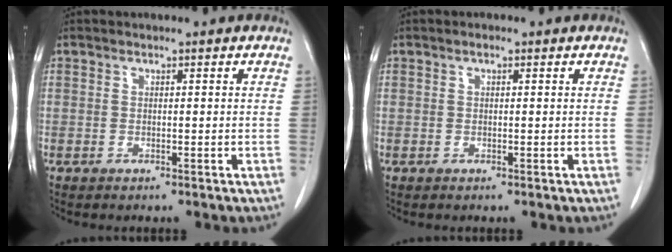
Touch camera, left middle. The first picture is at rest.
{"total": 0.6, "force": [0.3, 0.2, 0.4], "torque": [-0.007, 0.001, 0.003]}